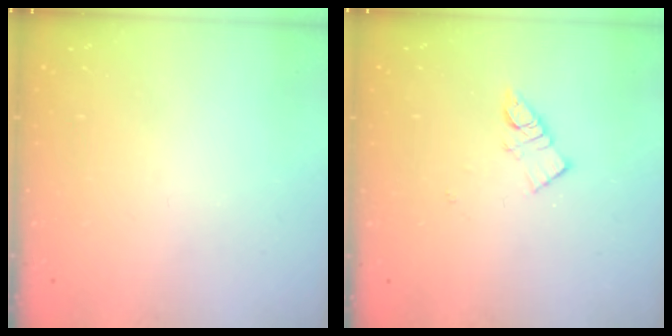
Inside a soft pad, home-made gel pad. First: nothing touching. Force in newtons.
{"total": 7.1, "press": 7.1, "slide": 0.2}